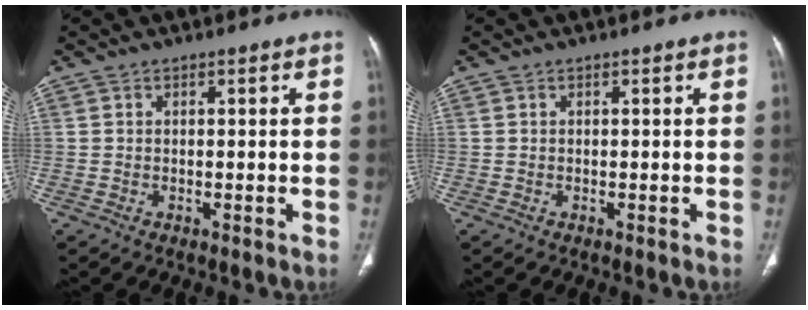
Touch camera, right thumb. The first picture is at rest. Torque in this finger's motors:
{"motor_torque": [-0.06, 0.06, -0.01, 0.01, 0.00]}